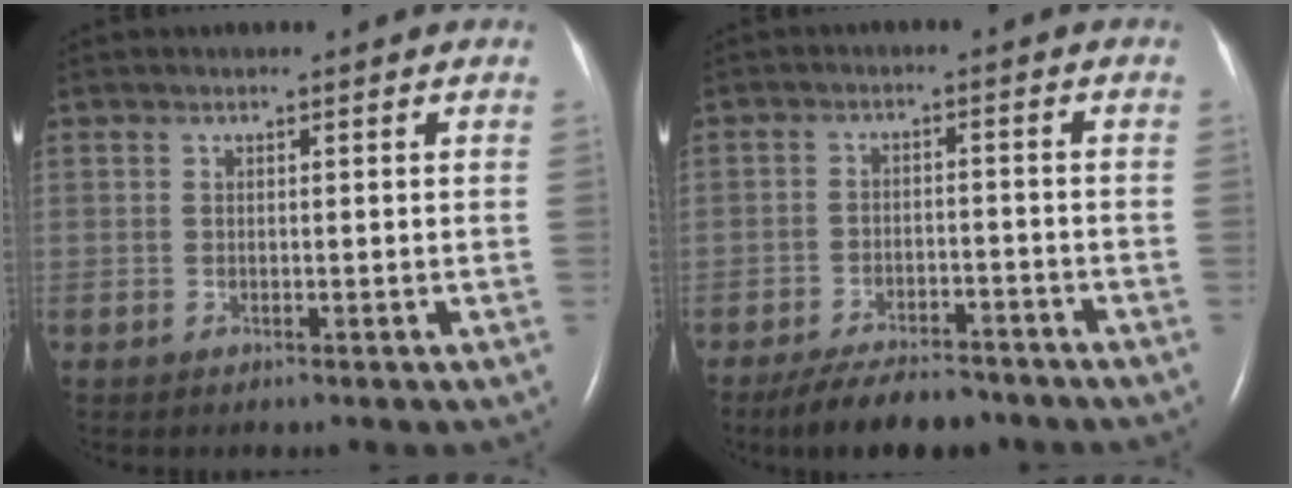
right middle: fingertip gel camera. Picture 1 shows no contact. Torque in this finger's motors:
{"motor_torque": [0.72, -0.79, 0.01, 0.00]}